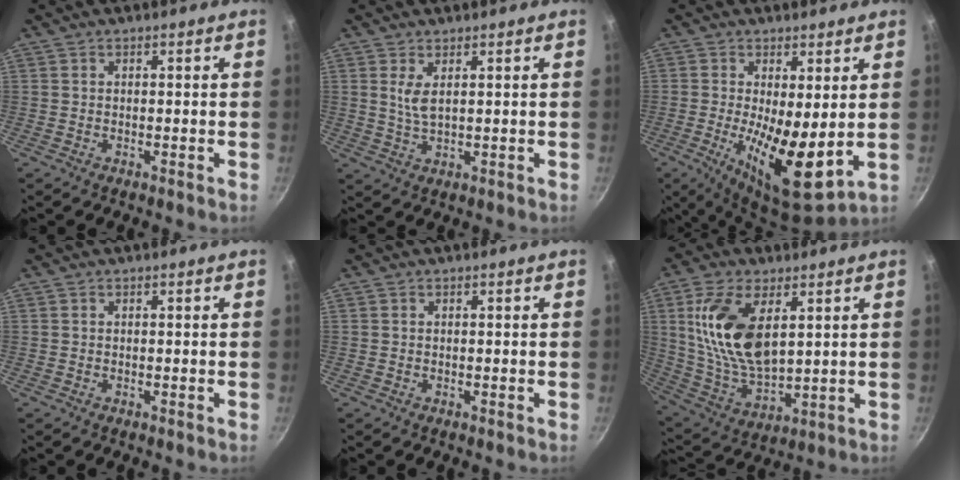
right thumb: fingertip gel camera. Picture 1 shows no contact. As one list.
[{"total": 3.7, "force": [1.3, 1.4, 3.2], "torque": [-0.061, -0.014, 0.029]}, {"total": 12.7, "force": [-0.4, 4.3, 11.9], "torque": [-0.191, -0.026, -0.003]}, {"total": 0.0}, {"total": 0.0}, {"total": 17.0, "force": [4.9, 8.8, 13.7], "torque": [-0.255, -0.026, 0.106]}]